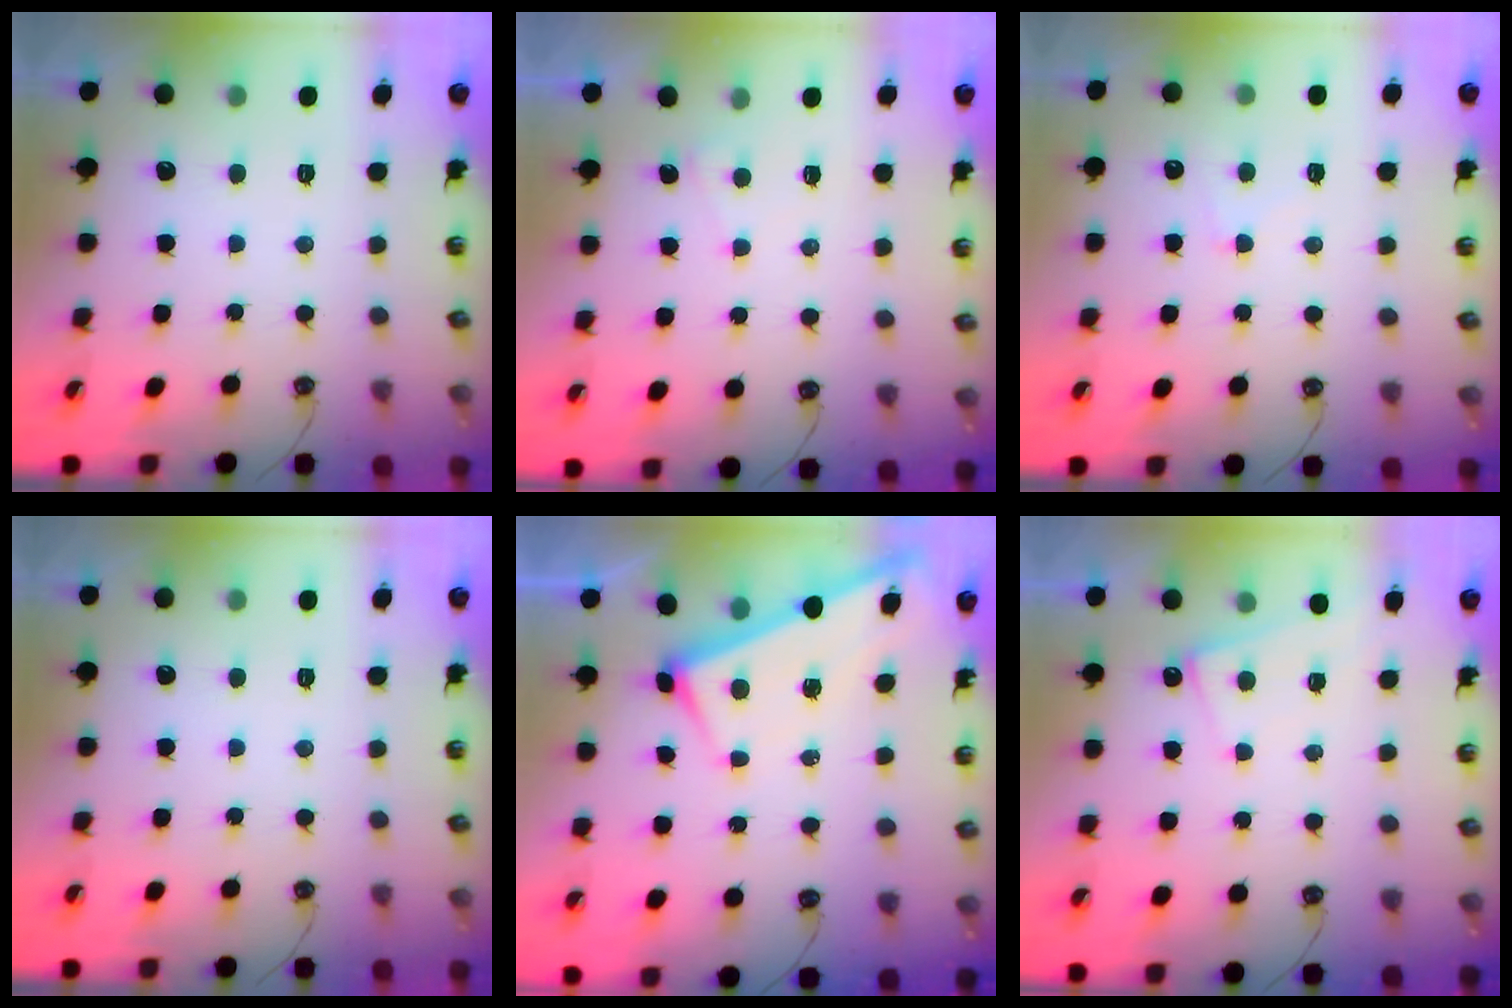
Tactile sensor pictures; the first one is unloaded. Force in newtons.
{"total": 2.6, "press": 2.6, "slide": 0.1}
{"total": 1.3, "press": 1.2, "slide": 0.6}
{"total": 0.0}
{"total": 2.4, "press": 2.4, "slide": 0.1}
{"total": 1.5, "press": 1.5, "slide": 0.3}